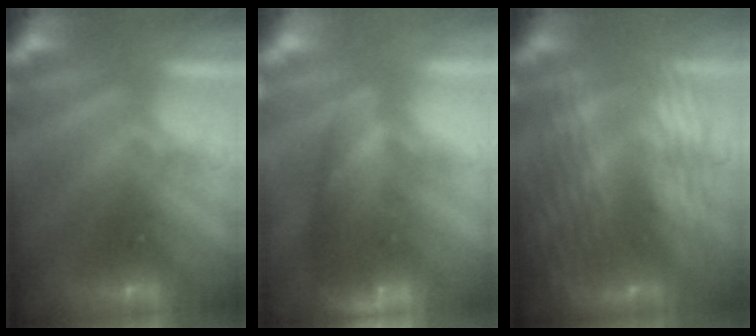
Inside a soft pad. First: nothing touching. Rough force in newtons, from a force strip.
{"total": 9.4}
{"total": 7.2}